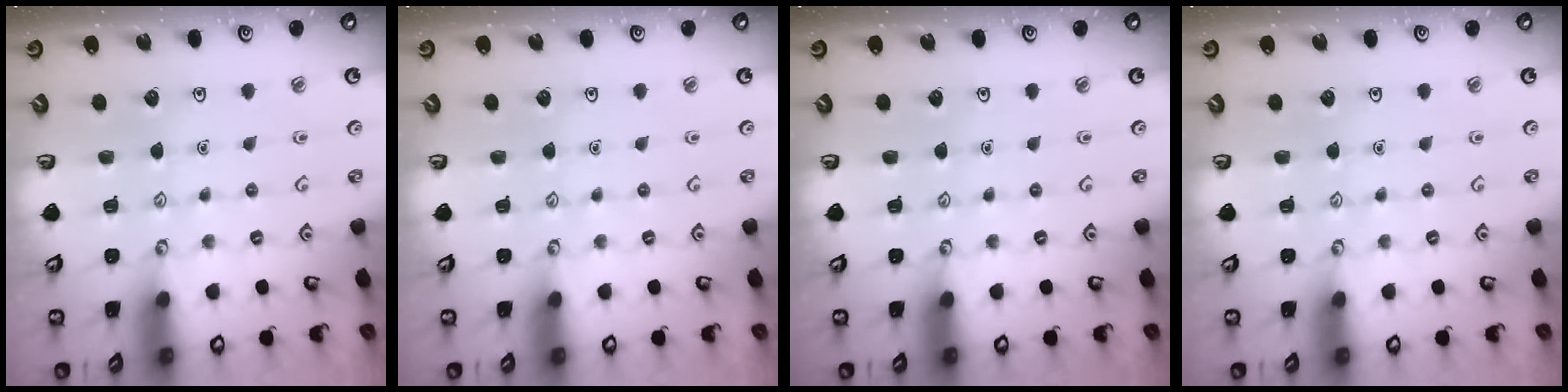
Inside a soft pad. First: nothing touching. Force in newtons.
{"total": 0.0}
{"total": 0.0}
{"total": 0.0}